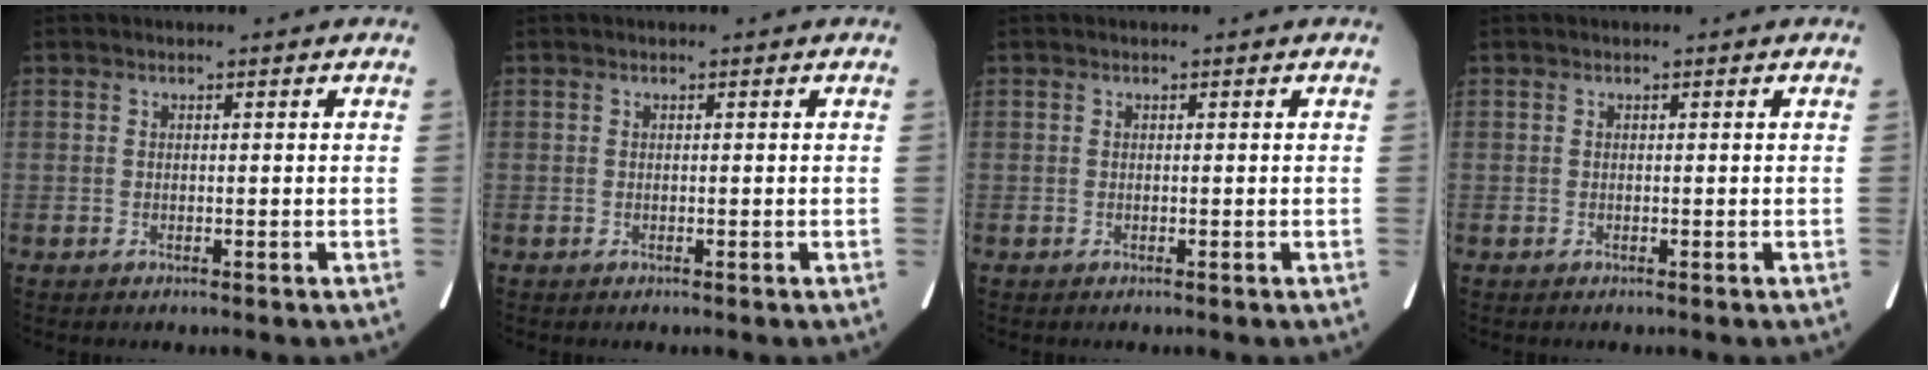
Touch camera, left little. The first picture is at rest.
{"total": 0.0}
{"total": 0.0}
{"total": 0.0}